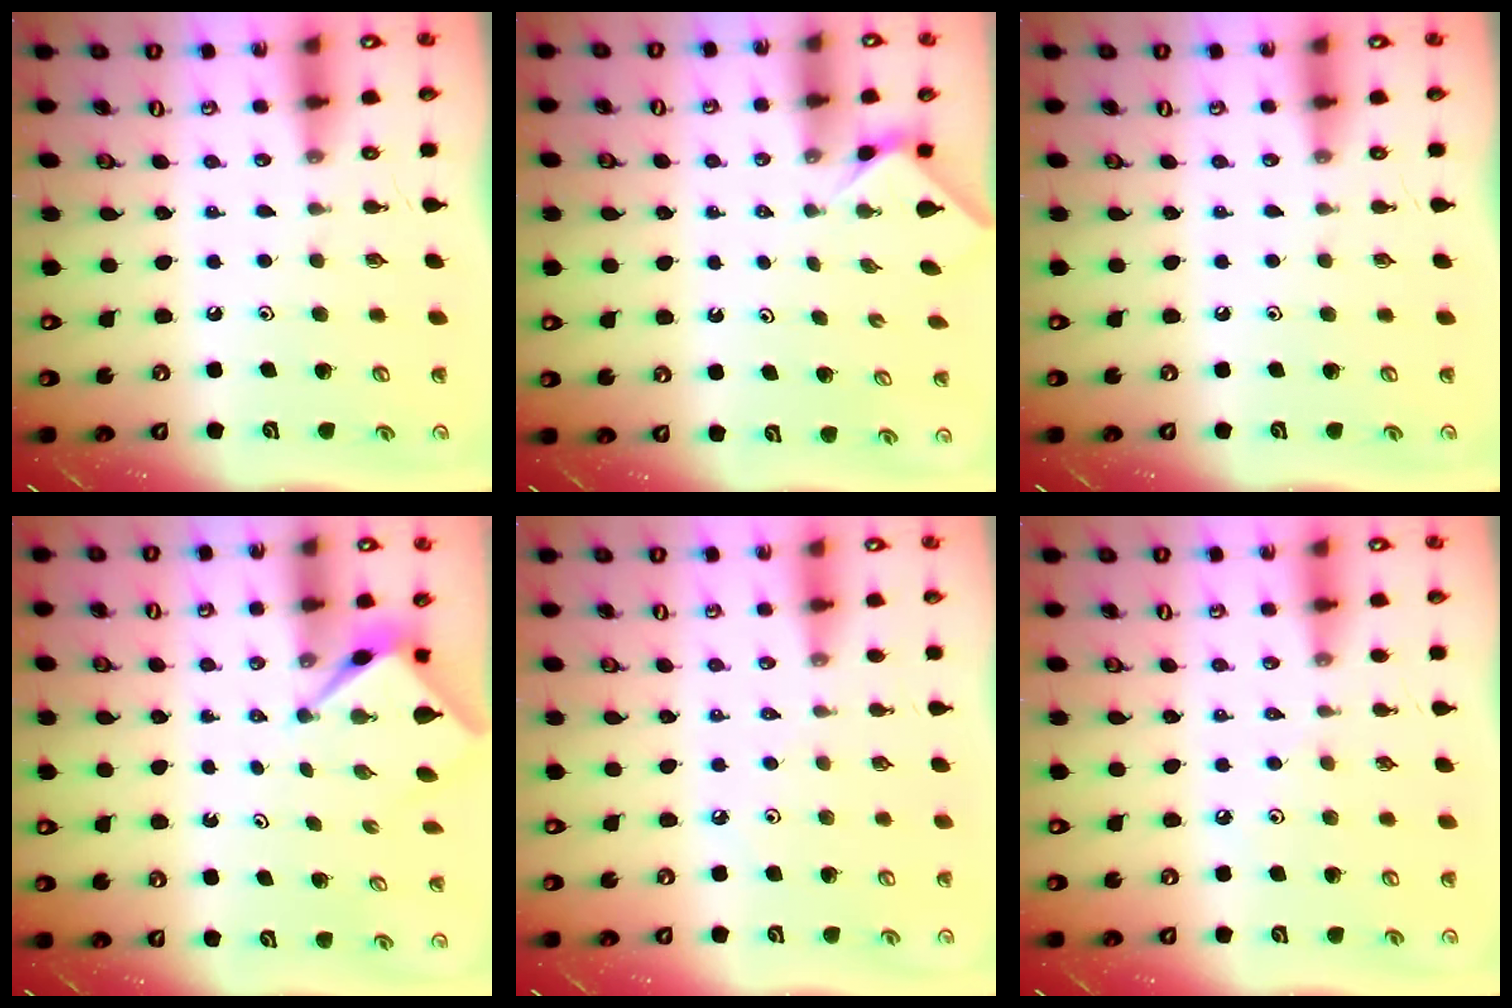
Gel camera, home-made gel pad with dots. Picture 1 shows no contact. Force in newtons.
{"total": 1.3, "press": 1.3, "slide": 0.4}
{"total": 0.0}
{"total": 2.7, "press": 2.7, "slide": 0.0}
{"total": 1.1, "press": 1.1, "slide": 0.4}
{"total": 2.9, "press": 2.9, "slide": 0.6}